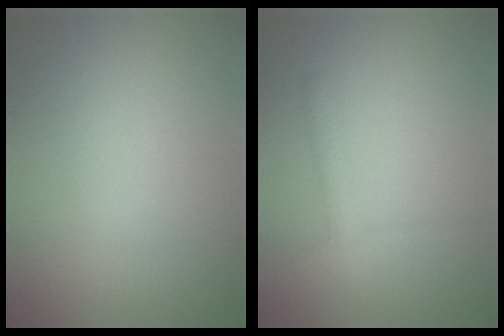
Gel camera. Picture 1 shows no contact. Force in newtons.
{"total": 1.5, "press": 1.5, "slide": 0.1}